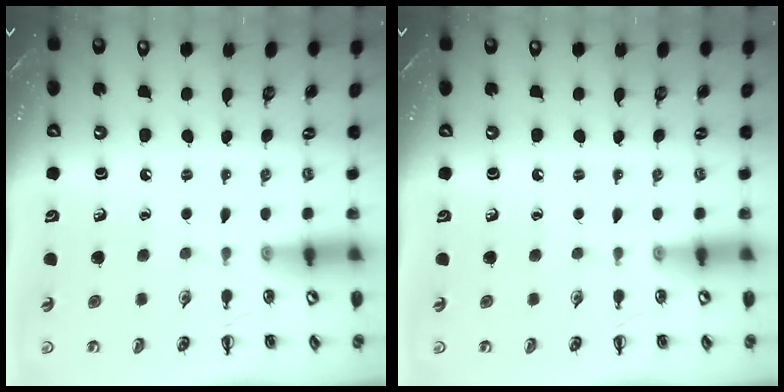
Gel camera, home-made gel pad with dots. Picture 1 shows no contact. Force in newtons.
{"total": 0.0}